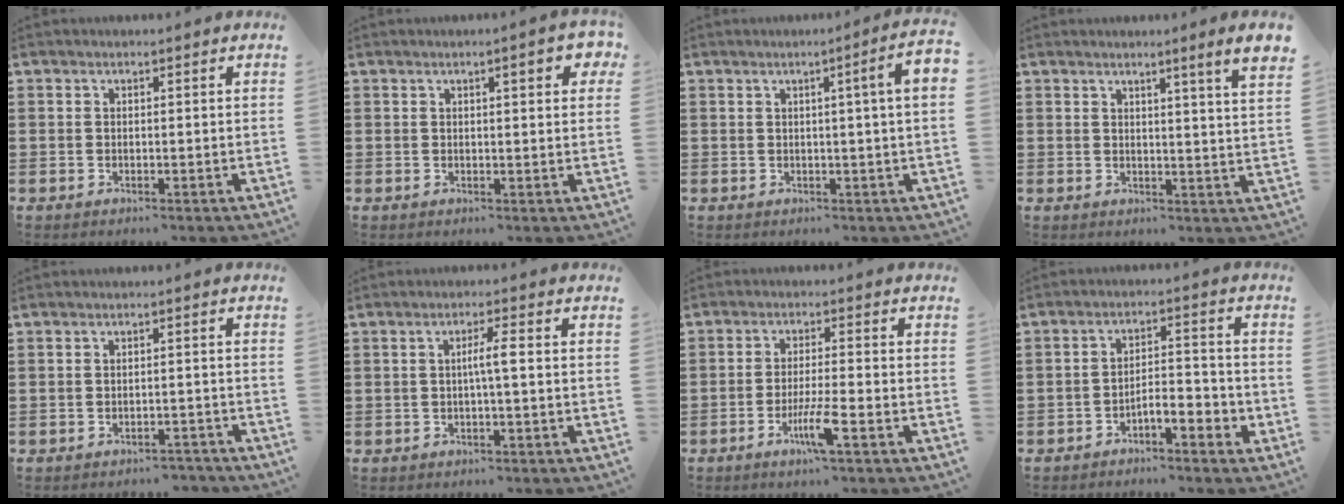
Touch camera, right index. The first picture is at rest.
{"total": 3.0, "force": [1.2, 0.6, 2.8], "torque": [-0.039, -0.001, 0.014]}
{"total": 4.4, "force": [0.8, -0.4, 4.3], "torque": [-0.070, -0.009, 0.008]}
{"total": 3.3, "force": [2.3, -1.1, 2.0], "torque": [-0.036, -0.017, 0.034]}
{"total": 2.1, "force": [-2.1, 0.3, 0.2], "torque": [-0.010, 0.000, -0.044]}
{"total": 2.8, "force": [-0.2, -0.1, 2.8], "torque": [-0.053, -0.001, -0.007]}
{"total": 5.6, "force": [-2.8, 0.1, 4.8], "torque": [-0.091, -0.013, -0.051]}
{"total": 3.3, "force": [-2.7, 0.8, 1.8], "torque": [-0.036, 0.011, -0.054]}